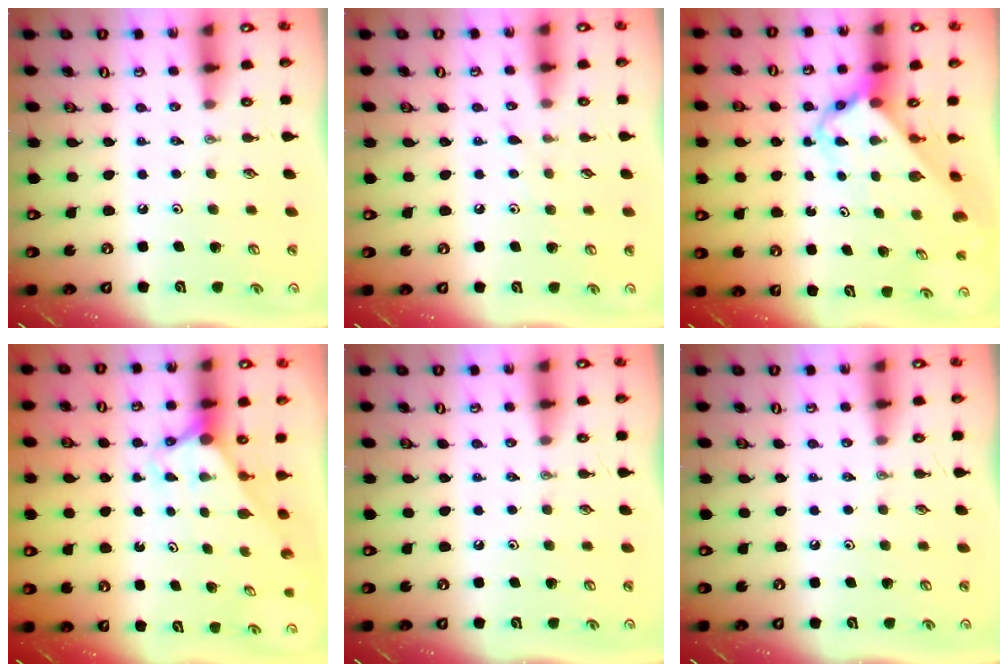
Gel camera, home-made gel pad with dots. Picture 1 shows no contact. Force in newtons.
{"total": 6.0, "press": 5.9, "slide": 0.6}
{"total": 4.7, "press": 4.7, "slide": 0.4}
{"total": 3.0, "press": 3.0, "slide": 0.0}
{"total": 0.0}
{"total": 0.0}